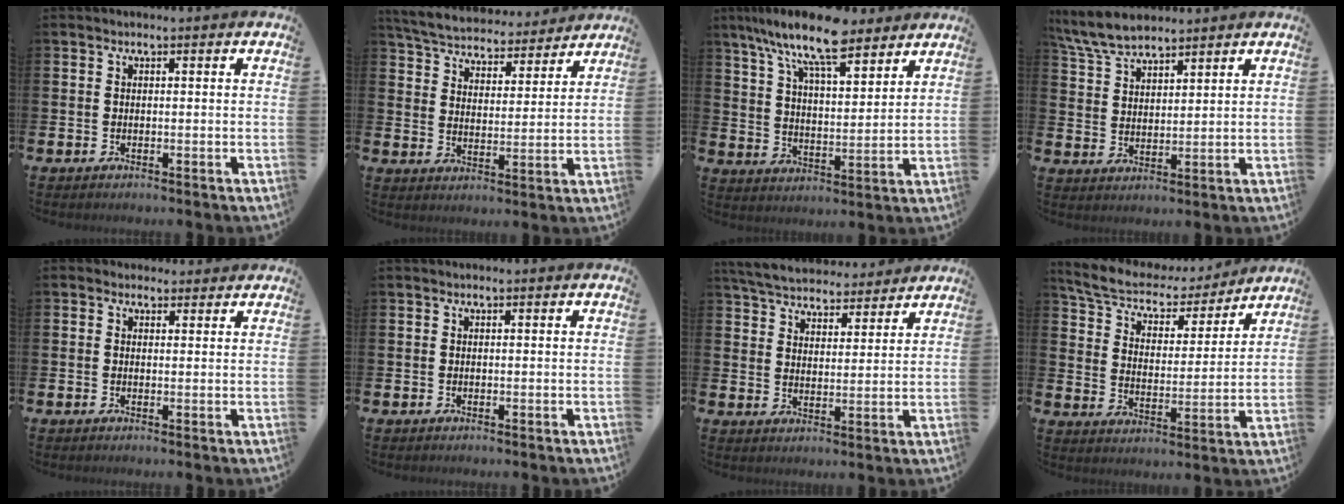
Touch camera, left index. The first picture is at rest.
{"total": 5.8, "force": [5.6, 1.3, 0.5], "torque": [-0.042, -0.040, 0.099]}
{"total": 11.2, "force": [9.4, 2.9, 5.4], "torque": [-0.116, -0.042, 0.165]}
{"total": 6.5, "force": [6.1, 1.6, 1.8], "torque": [-0.061, -0.013, 0.116]}
{"total": 1.4, "force": [1.2, 0.7, -0.1], "torque": [0.008, 0.001, 0.021]}
{"total": 0.0}
{"total": 5.8, "force": [5.6, 1.3, 0.6], "torque": [-0.041, -0.030, 0.101]}
{"total": 6.5, "force": [5.9, 2.2, 1.7], "torque": [-0.069, -0.038, 0.102]}